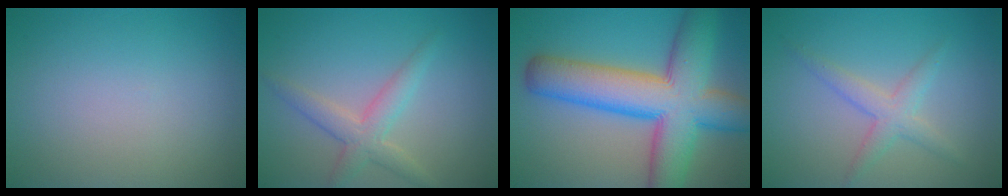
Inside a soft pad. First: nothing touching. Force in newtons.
{"total": 3.0, "press": 3.0, "slide": 0.3}
{"total": 12.1, "press": 12.1, "slide": 0.5}
{"total": 2.5, "press": 2.5, "slide": 0.2}